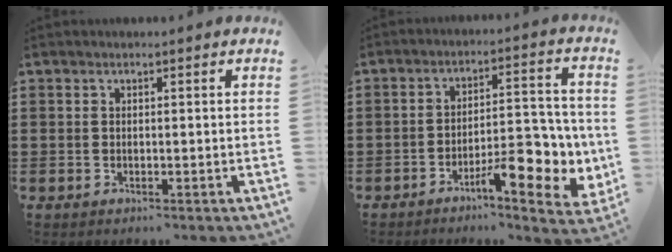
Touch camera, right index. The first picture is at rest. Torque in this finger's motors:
{"motor_torque": [2.14, 0.00, 0.78, 0.12]}